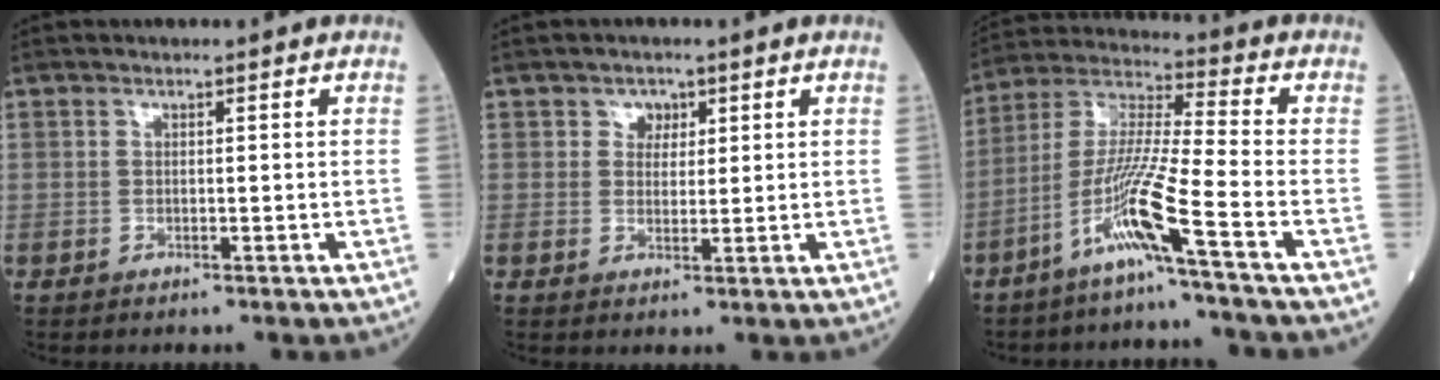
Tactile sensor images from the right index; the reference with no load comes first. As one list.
[{"total": 2.4, "force": [1.1, 1.9, 0.8], "torque": [-0.006, 0.000, 0.015]}, {"total": 11.1, "force": [-5.8, -1.7, 9.4], "torque": [-0.195, -0.012, -0.120]}]